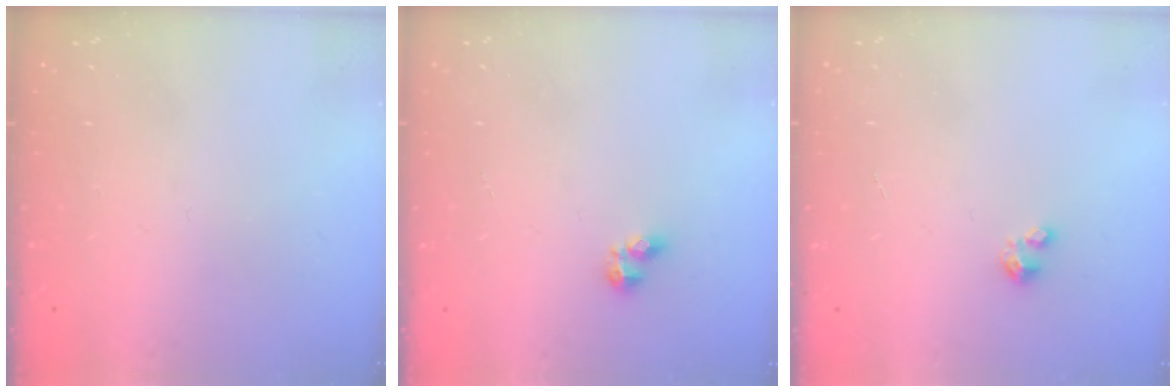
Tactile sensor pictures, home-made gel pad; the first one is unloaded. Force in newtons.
{"total": 2.6, "press": 2.5, "slide": 0.5}
{"total": 1.6, "press": 1.6, "slide": 0.2}